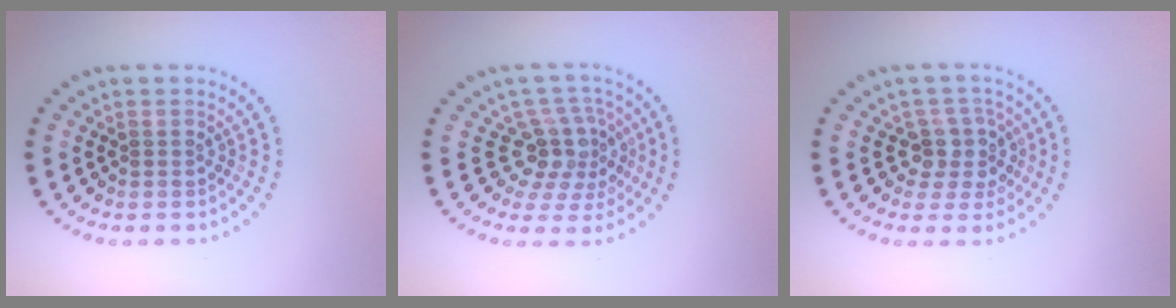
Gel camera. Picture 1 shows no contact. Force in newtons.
{"total": 4.1, "press": 3.0, "slide": 2.9}
{"total": 3.0, "press": 2.3, "slide": 2.0}